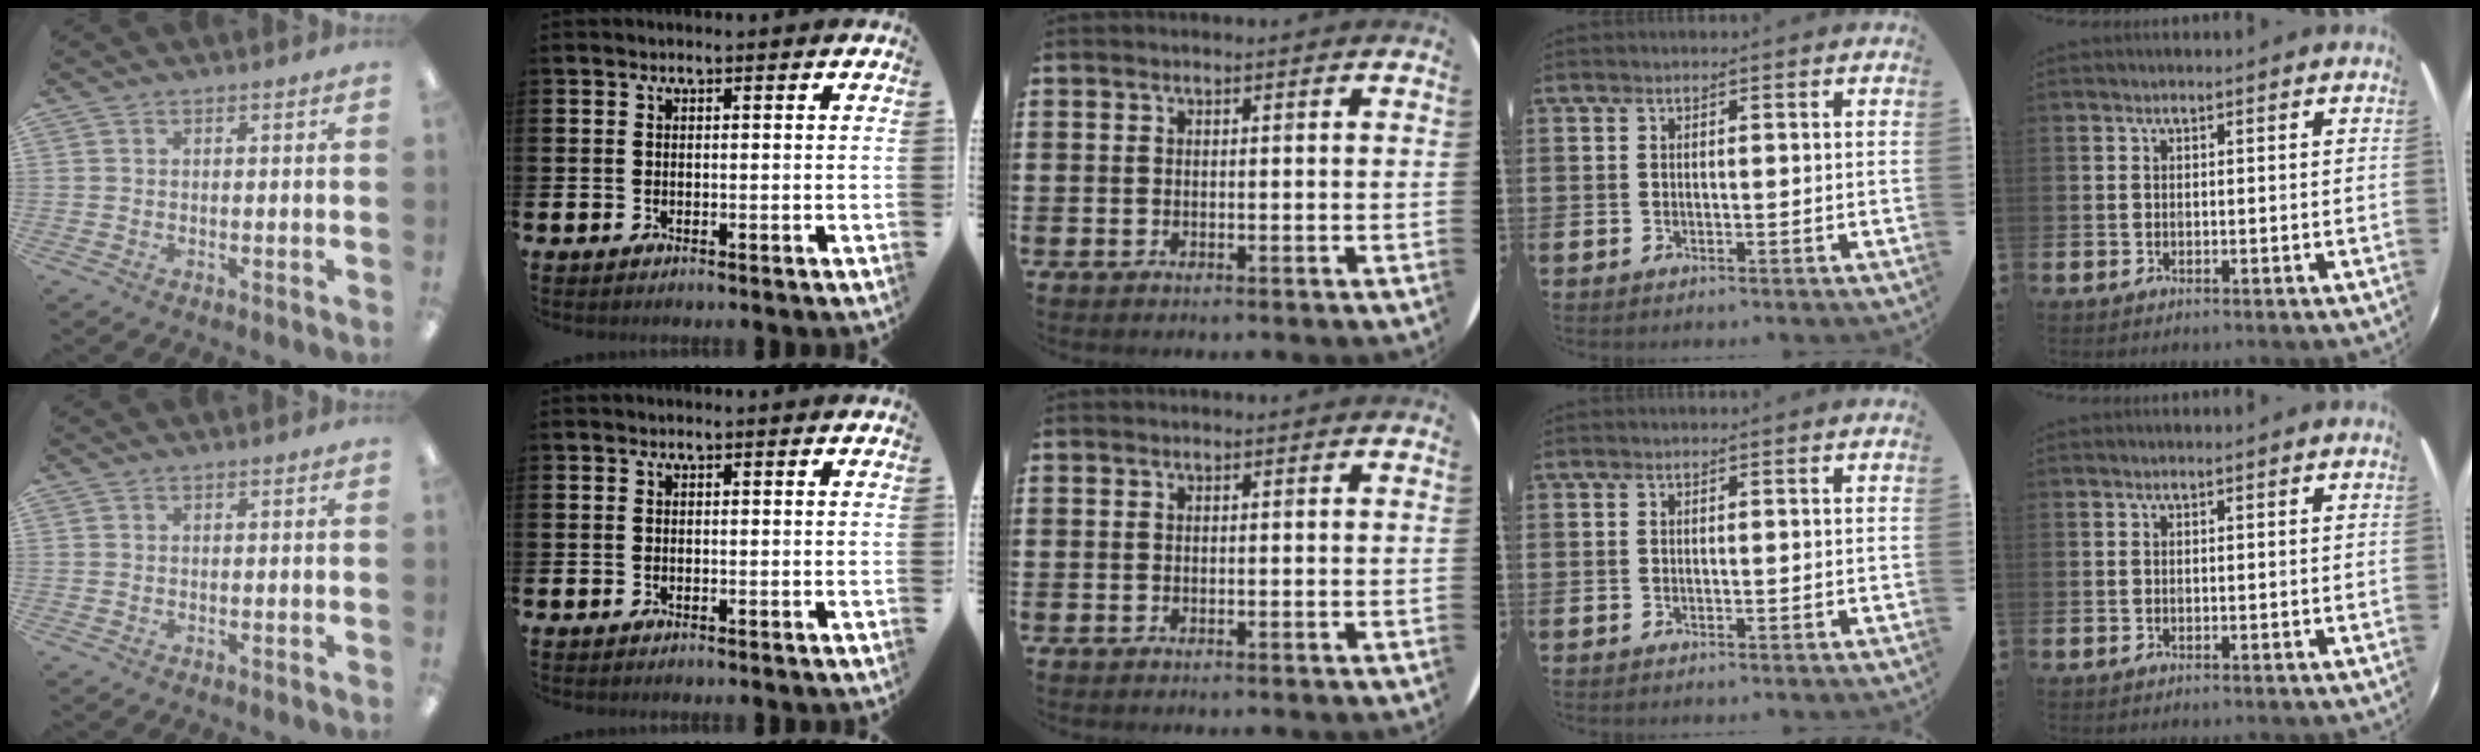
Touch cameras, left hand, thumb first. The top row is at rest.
{}